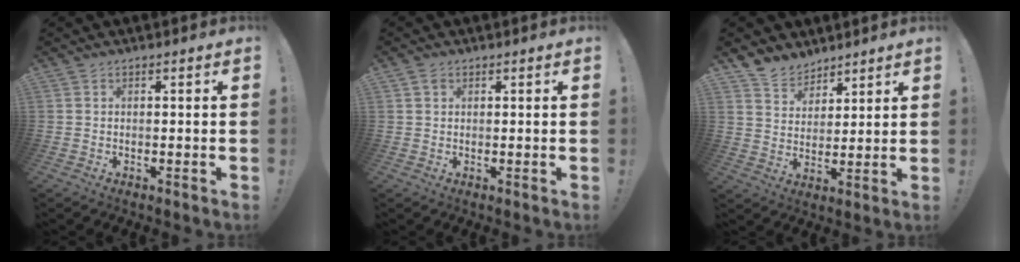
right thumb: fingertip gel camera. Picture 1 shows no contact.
{"total": 1.2, "force": [0.7, 0.9, 0.2], "torque": [-0.003, 0.001, 0.014]}
{"total": 7.7, "force": [6.3, 4.4, 0.3], "torque": [-0.014, -0.049, 0.126]}